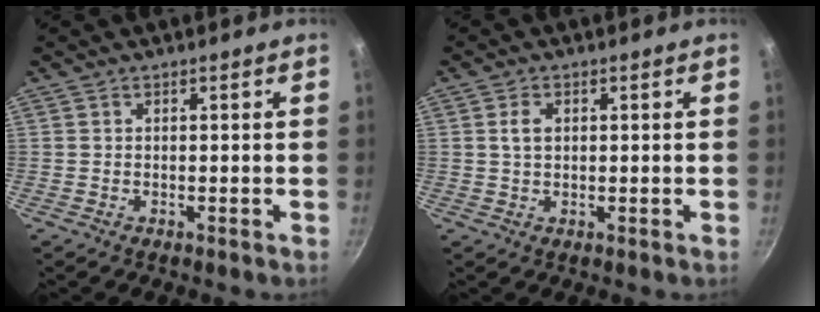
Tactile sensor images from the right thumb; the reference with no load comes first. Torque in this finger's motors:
{"motor_torque": [0.00, 0.00, 0.00, 0.00, 0.03]}